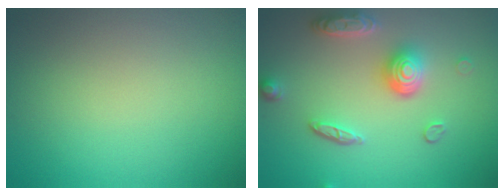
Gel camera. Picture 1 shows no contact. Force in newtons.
{"total": 4.8, "press": 3.6, "slide": 3.1}